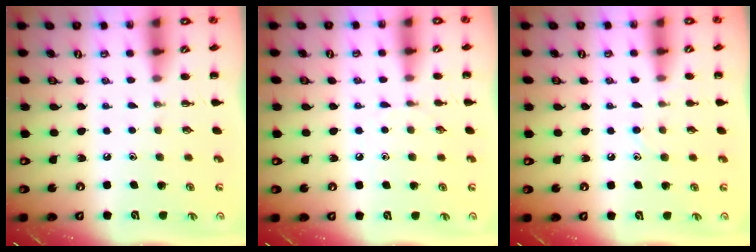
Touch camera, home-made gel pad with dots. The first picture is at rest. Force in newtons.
{"total": 4.4, "press": 4.1, "slide": 1.6}
{"total": 6.2, "press": 5.8, "slide": 2.2}